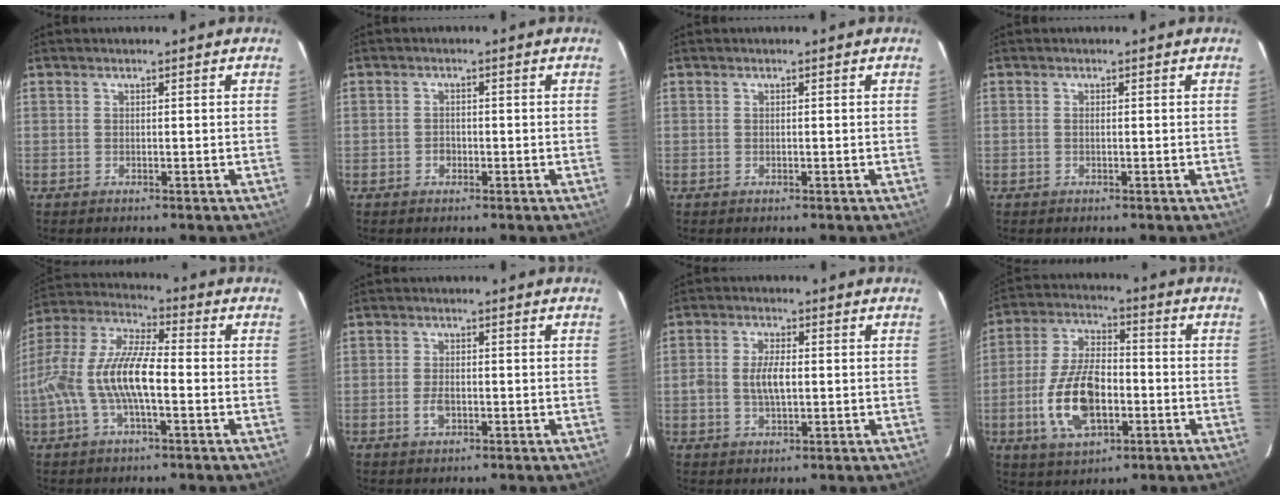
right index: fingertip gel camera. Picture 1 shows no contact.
{"total": 1.7, "force": [-0.8, 1.4, 0.6], "torque": [-0.011, 0.003, -0.011]}
{"total": 0.0}
{"total": 0.5, "force": [-0.1, 0.2, 0.5], "torque": [-0.010, 0.001, -0.003]}
{"total": 14.6, "force": [-3.1, 4.4, 13.6], "torque": [-0.277, 0.002, -0.062]}
{"total": 3.2, "force": [-1.1, 1.9, 2.3], "torque": [-0.048, -0.001, -0.018]}
{"total": 5.4, "force": [-0.2, 2.7, 4.7], "torque": [-0.091, 0.003, -0.001]}
{"total": 15.1, "force": [-4.2, 7.9, 12.2], "torque": [-0.253, 0.006, -0.069]}